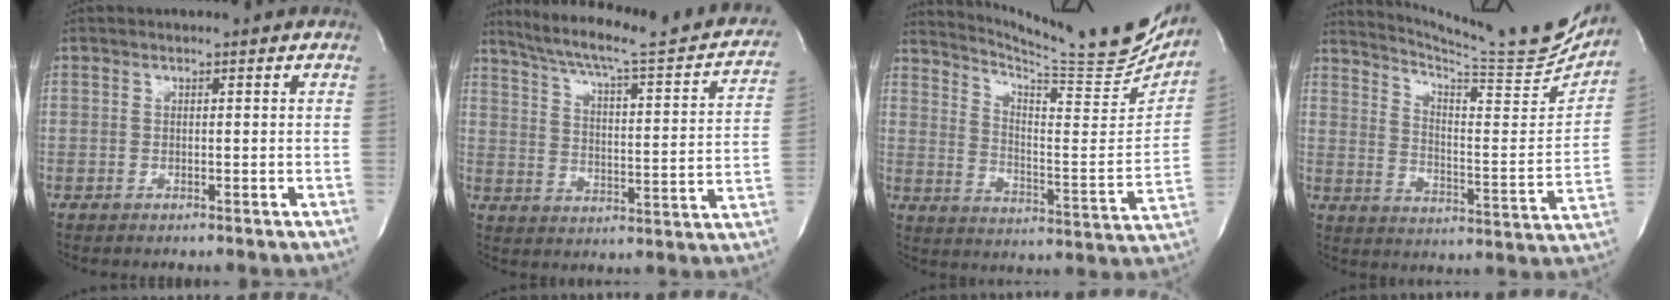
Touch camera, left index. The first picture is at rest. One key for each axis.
{"total": 24.5, "fx": 20.8, "fy": 2.9, "fz": 12.7, "tx": -0.188, "ty": -0.017, "tz": 0.266}
{"total": 21.1, "fx": 19.4, "fy": -0.2, "fz": 8.2, "tx": -0.136, "ty": -0.081, "tz": 0.267}
{"total": 19.9, "fx": 18.8, "fy": -0.9, "fz": 6.6, "tx": -0.115, "ty": -0.083, "tz": 0.258}